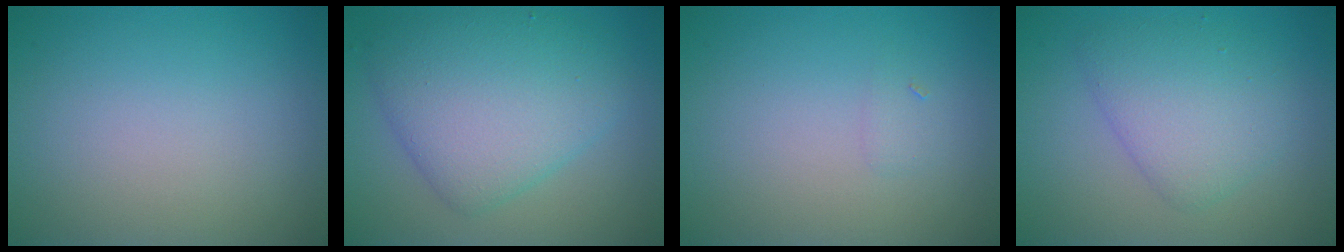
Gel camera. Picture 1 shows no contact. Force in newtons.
{"total": 7.1, "press": 7.1, "slide": 0.0}
{"total": 0.7, "press": 0.7, "slide": 0.0}
{"total": 4.1, "press": 4.1, "slide": 0.1}